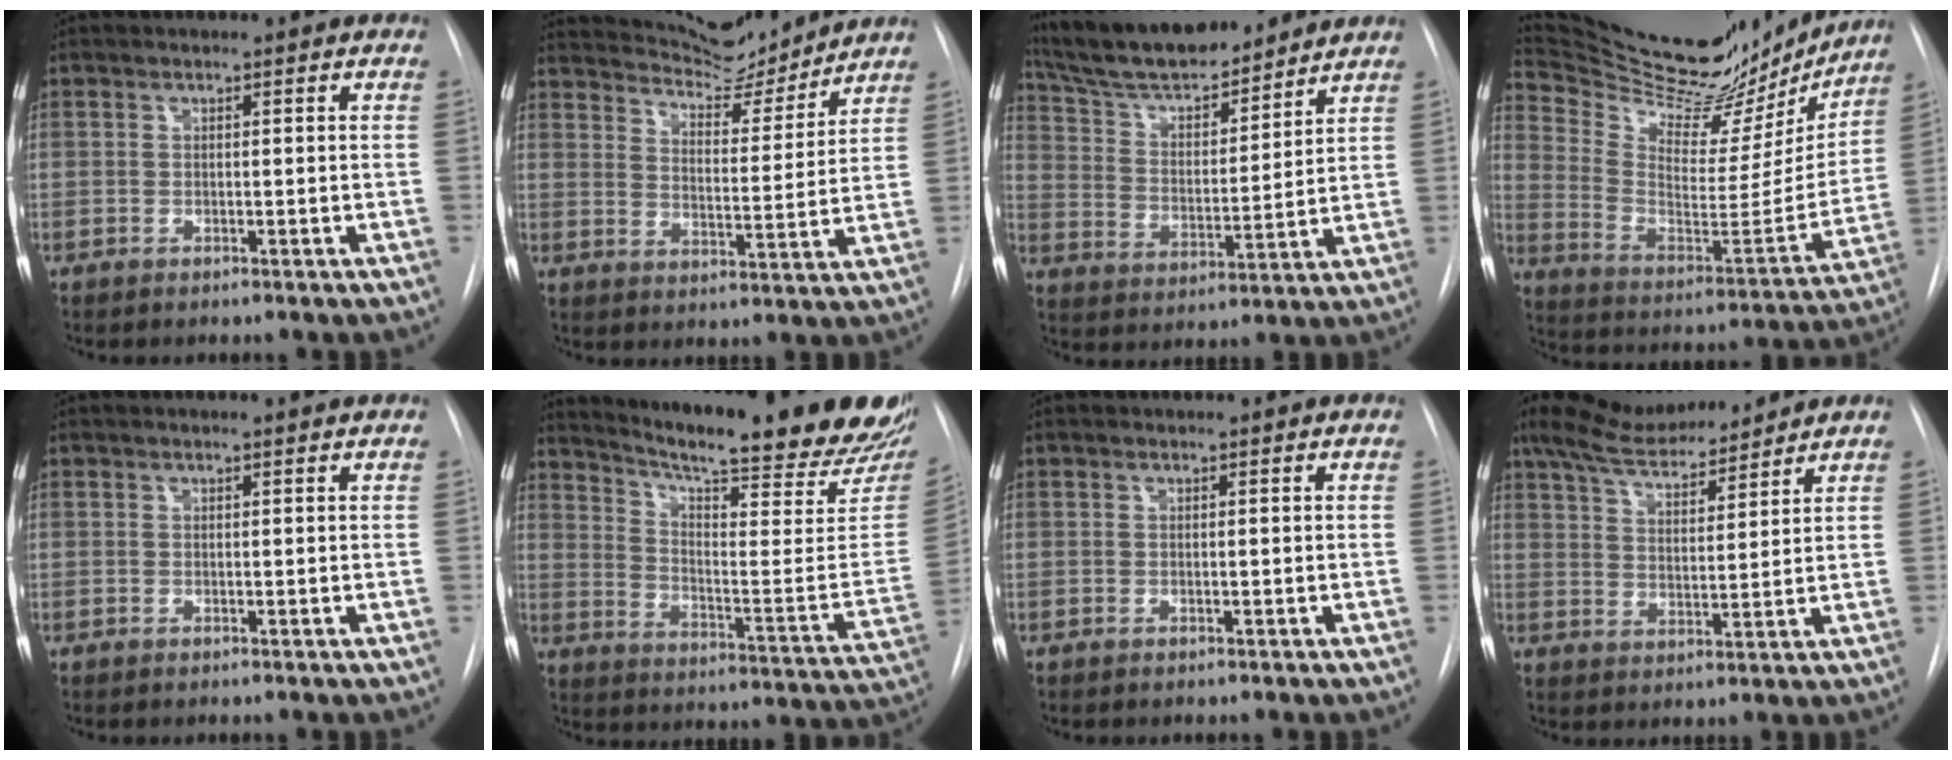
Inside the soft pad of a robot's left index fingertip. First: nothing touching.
{"total": 13.0, "force": [12.4, 1.8, 3.2], "torque": [-0.053, -0.017, 0.184]}
{"total": 16.8, "force": [15.1, 3.3, 6.7], "torque": [-0.118, 0.011, 0.257]}
{"total": 27.0, "force": [24.1, 7.0, 10.1], "torque": [-0.167, -0.038, 0.349]}
{"total": 1.5, "force": [1.4, -0.2, 0.3], "torque": [-0.009, 0.000, 0.013]}
{"total": 30.6, "force": [25.4, 3.7, 16.7], "torque": [-0.235, -0.097, 0.323]}
{"total": 0.0}
{"total": 10.7, "force": [9.6, 1.8, 4.4], "torque": [-0.077, 0.006, 0.165]}